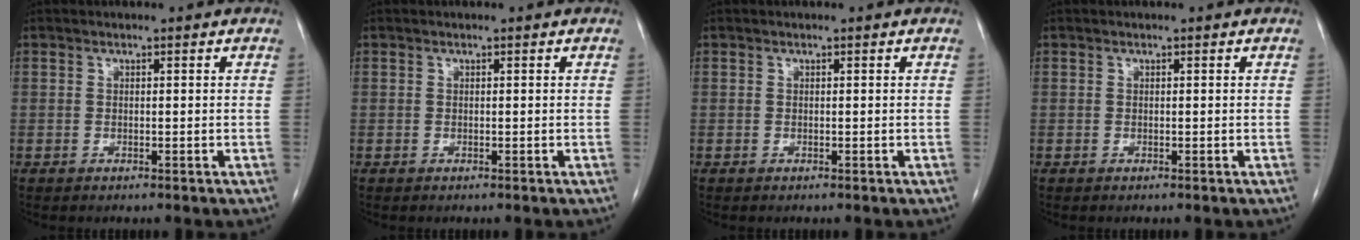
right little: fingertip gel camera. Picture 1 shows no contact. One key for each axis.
{"total": 0.0}
{"total": 0.0}
{"total": 0.0}